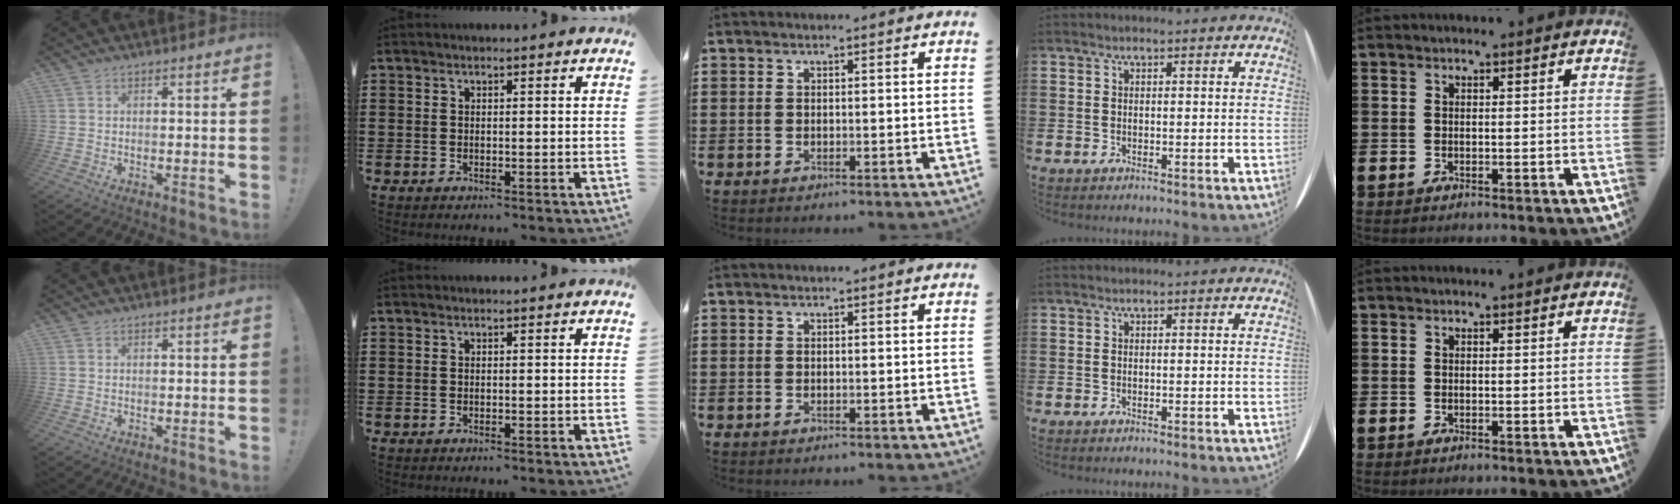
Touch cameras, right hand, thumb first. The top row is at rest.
{}